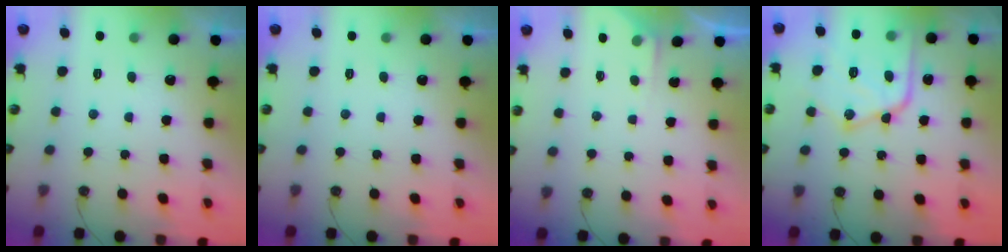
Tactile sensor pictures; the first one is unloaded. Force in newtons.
{"total": 0.0}
{"total": 3.0, "press": 2.9, "slide": 0.5}
{"total": 19.9, "press": 19.9, "slide": 1.5}